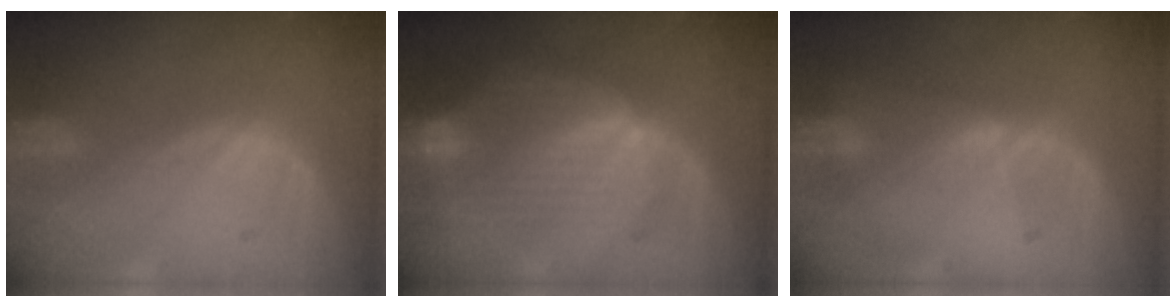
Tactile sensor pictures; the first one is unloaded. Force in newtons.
{"total": 8.9, "press": 8.0, "slide": 3.8}
{"total": 1.4, "press": 1.1, "slide": 0.8}